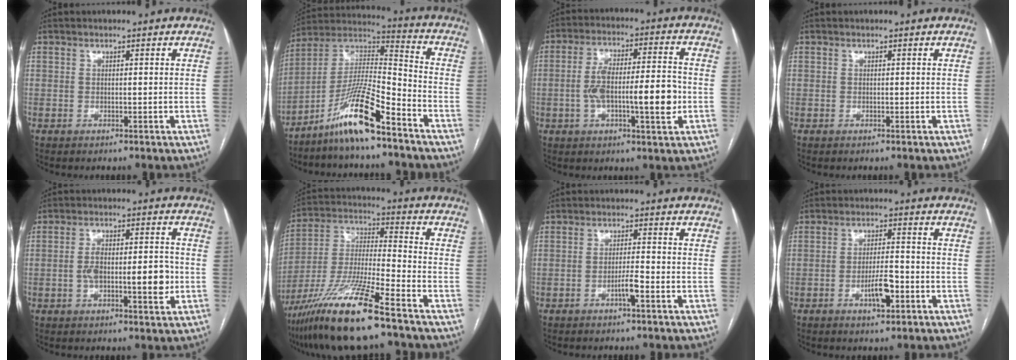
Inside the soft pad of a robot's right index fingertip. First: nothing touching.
{"total": 15.2, "force": [-10.4, 0.7, 11.0], "torque": [-0.205, 0.007, -0.188]}
{"total": 12.2, "force": [-2.0, 2.9, 11.7], "torque": [-0.201, 0.019, -0.031]}
{"total": 0.0}
{"total": 8.9, "force": [-1.5, 2.9, 8.3], "torque": [-0.141, 0.015, -0.021]}
{"total": 17.5, "force": [-12.0, 0.6, 12.7], "torque": [-0.274, -0.038, -0.225]}
{"total": 2.7, "force": [-1.5, 0.0, 2.3], "torque": [-0.042, 0.000, -0.027]}
{"total": 3.0, "force": [-1.2, 1.2, 2.5], "torque": [-0.043, 0.003, -0.016]}